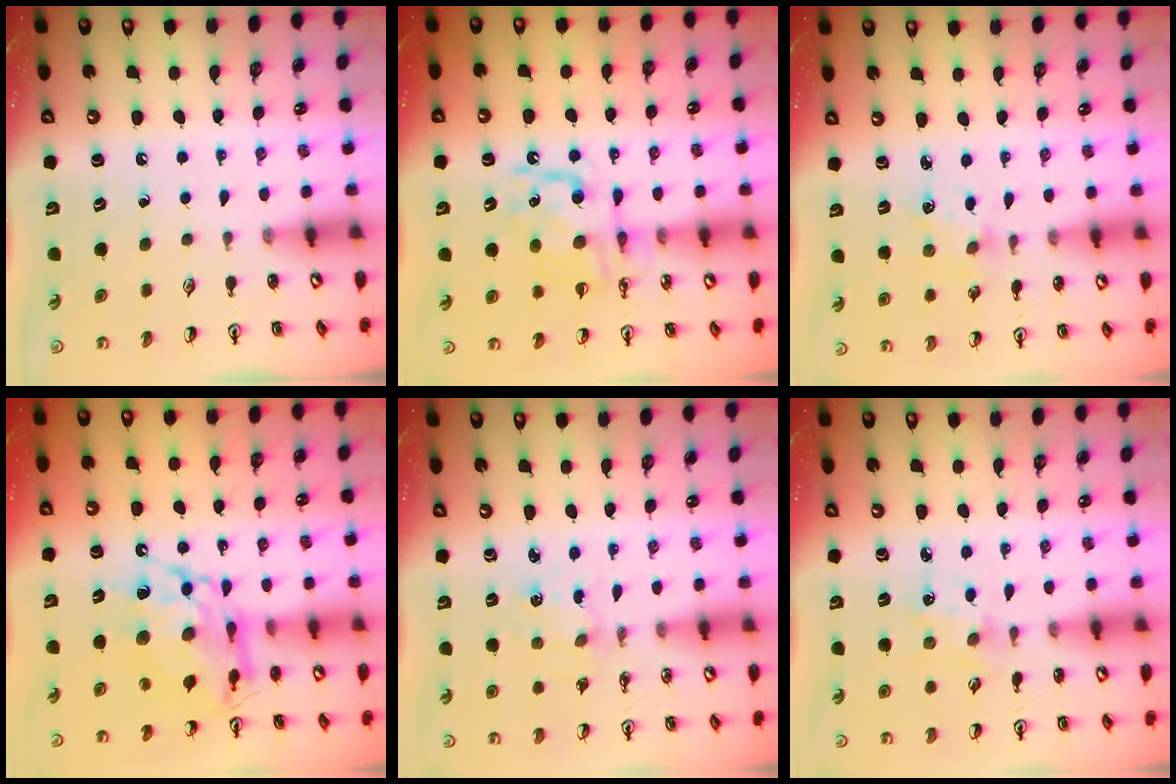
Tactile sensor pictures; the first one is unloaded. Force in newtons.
{"total": 10.7, "press": 10.7, "slide": 0.4}
{"total": 1.9, "press": 1.8, "slide": 0.3}
{"total": 14.4, "press": 14.3, "slide": 1.6}
{"total": 2.3, "press": 2.3, "slide": 0.4}
{"total": 1.2, "press": 1.2, "slide": 0.2}